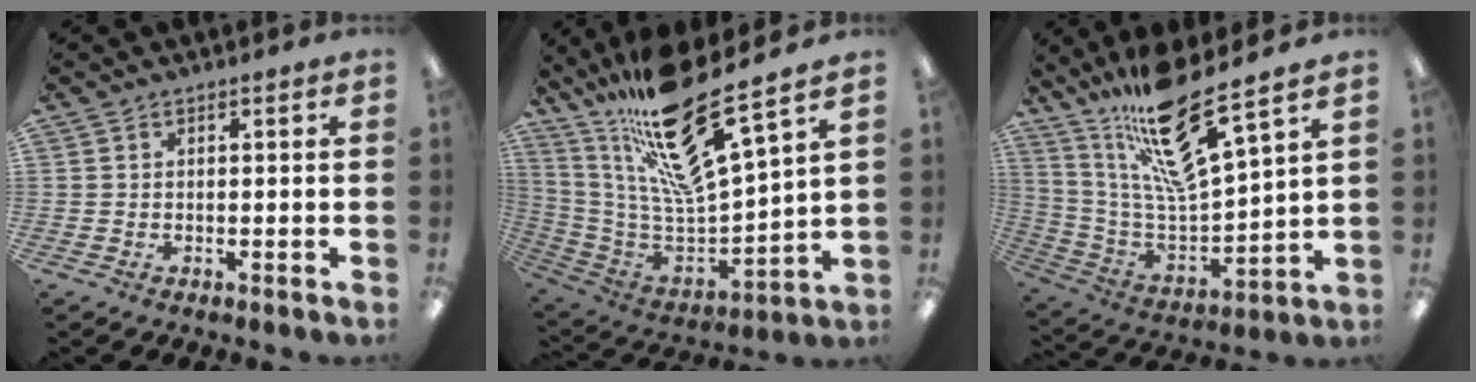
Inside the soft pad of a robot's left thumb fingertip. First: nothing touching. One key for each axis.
{"total": 24.9, "fx": 18.0, "fy": 4.6, "fz": 16.6, "tx": -0.300, "ty": -0.122, "tz": 0.296}
{"total": 21.3, "fx": 16.1, "fy": 3.7, "fz": 13.4, "tx": -0.246, "ty": -0.104, "tz": 0.267}